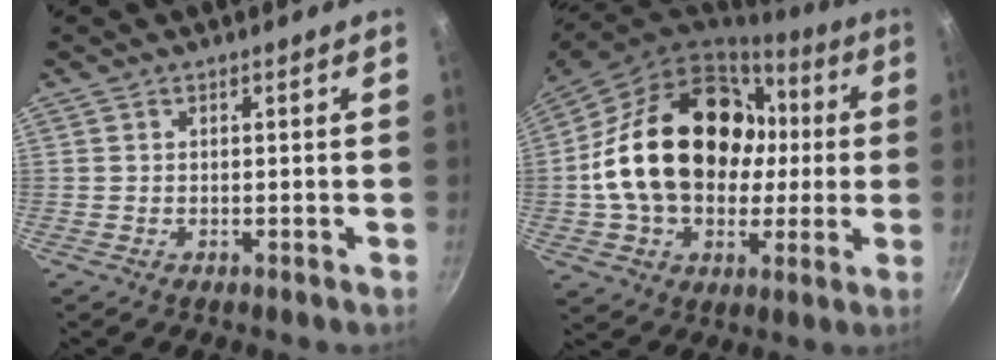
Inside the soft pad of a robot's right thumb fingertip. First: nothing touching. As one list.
[{"total": 27.4, "force": [2.3, 19.8, 18.8], "torque": [-0.309, 0.042, 0.047]}]